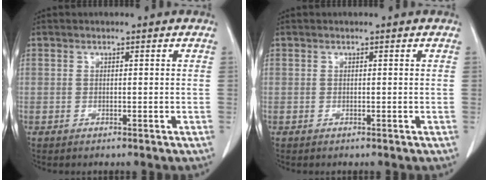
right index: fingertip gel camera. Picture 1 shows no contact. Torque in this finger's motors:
{"motor_torque": [0.00, 0.00, 0.00, 0.00]}